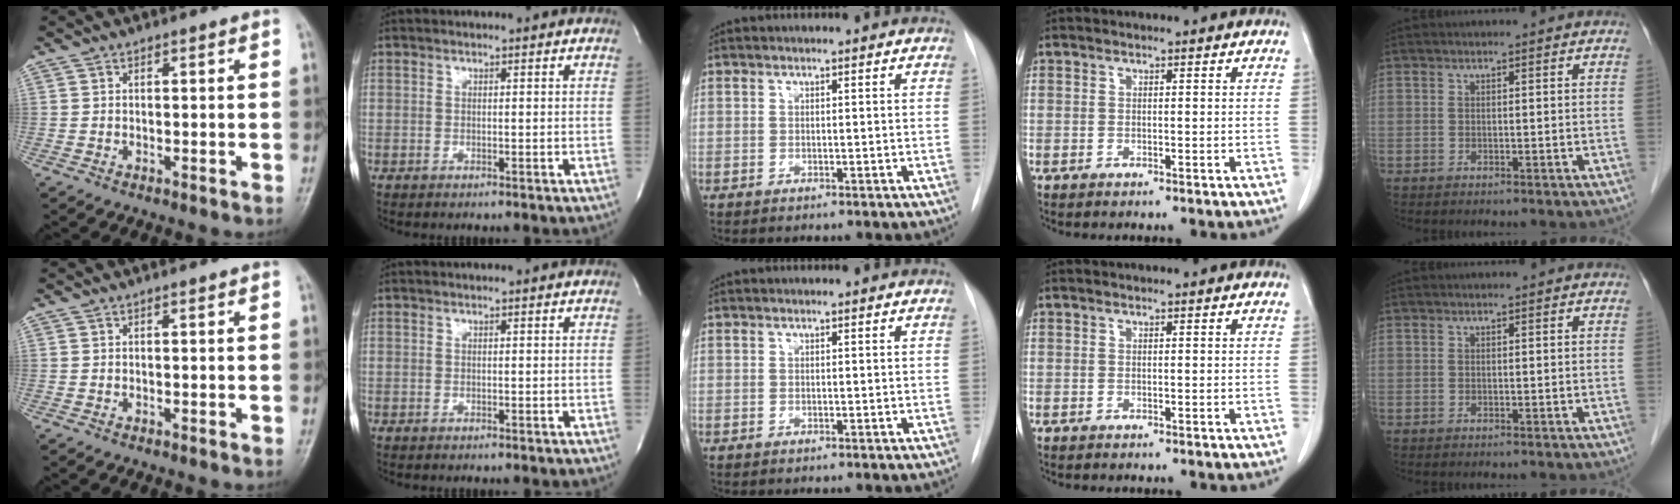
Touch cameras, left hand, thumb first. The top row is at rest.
{}